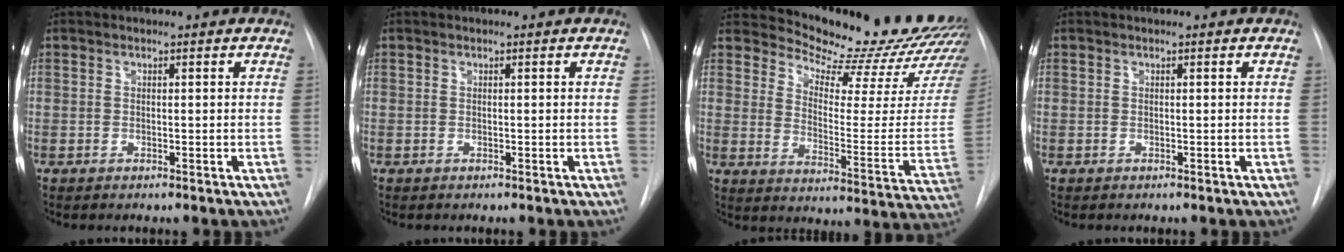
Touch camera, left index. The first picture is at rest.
{"total": 0.0}
{"total": 20.4, "force": [19.6, 1.1, 5.5], "torque": [-0.086, -0.132, 0.245]}
{"total": 0.0}